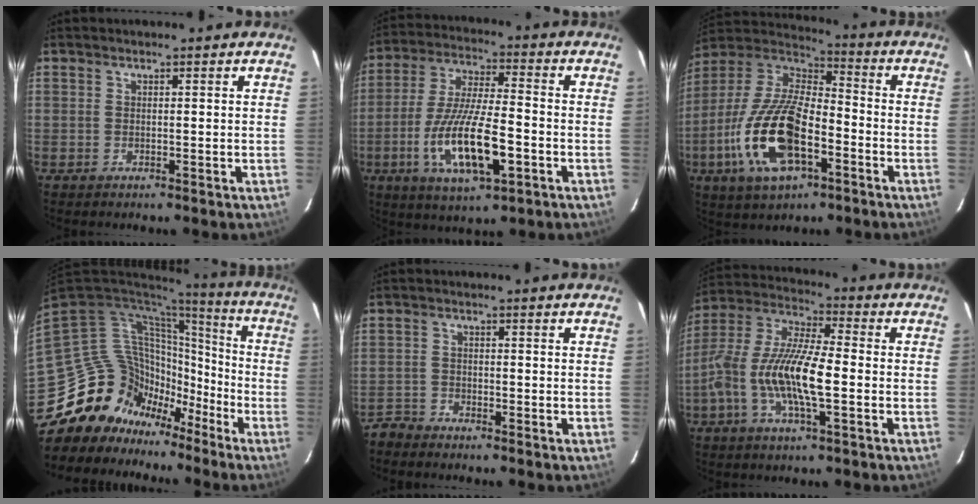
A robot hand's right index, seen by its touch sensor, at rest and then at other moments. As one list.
[{"total": 16.1, "force": [-5.5, 4.2, 14.5], "torque": [-0.299, -0.018, -0.096]}, {"total": 20.3, "force": [-7.4, 8.9, 16.7], "torque": [-0.355, -0.017, -0.142]}, {"total": 22.3, "force": [-14.8, 15.3, 6.8], "torque": [-0.153, 0.040, -0.239]}, {"total": 2.7, "force": [-2.6, 0.8, -0.2], "torque": [-0.002, 0.001, -0.059]}, {"total": 15.1, "force": [-3.4, 3.8, 14.3], "torque": [-0.283, -0.003, -0.072]}]